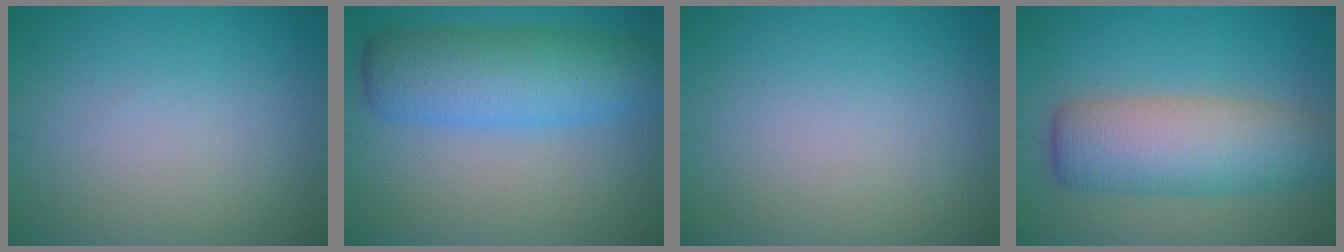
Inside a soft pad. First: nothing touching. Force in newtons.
{"total": 7.6, "press": 7.6, "slide": 0.1}
{"total": 0.0}
{"total": 8.1, "press": 8.1, "slide": 0.2}